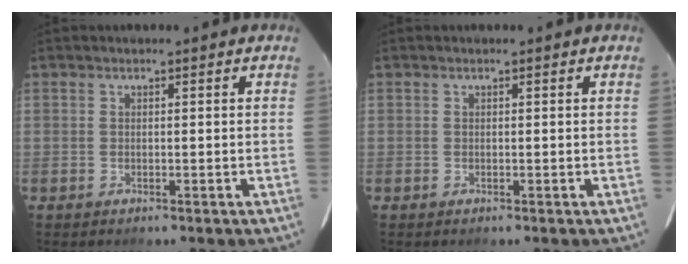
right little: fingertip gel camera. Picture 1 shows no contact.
{"total": 0.0}